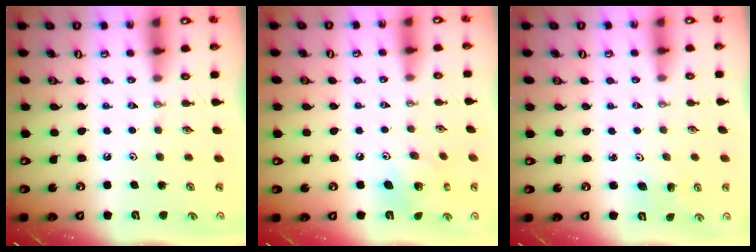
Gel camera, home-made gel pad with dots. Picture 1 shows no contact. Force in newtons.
{"total": 8.5, "press": 8.4, "slide": 0.6}
{"total": 3.5, "press": 3.5, "slide": 0.3}